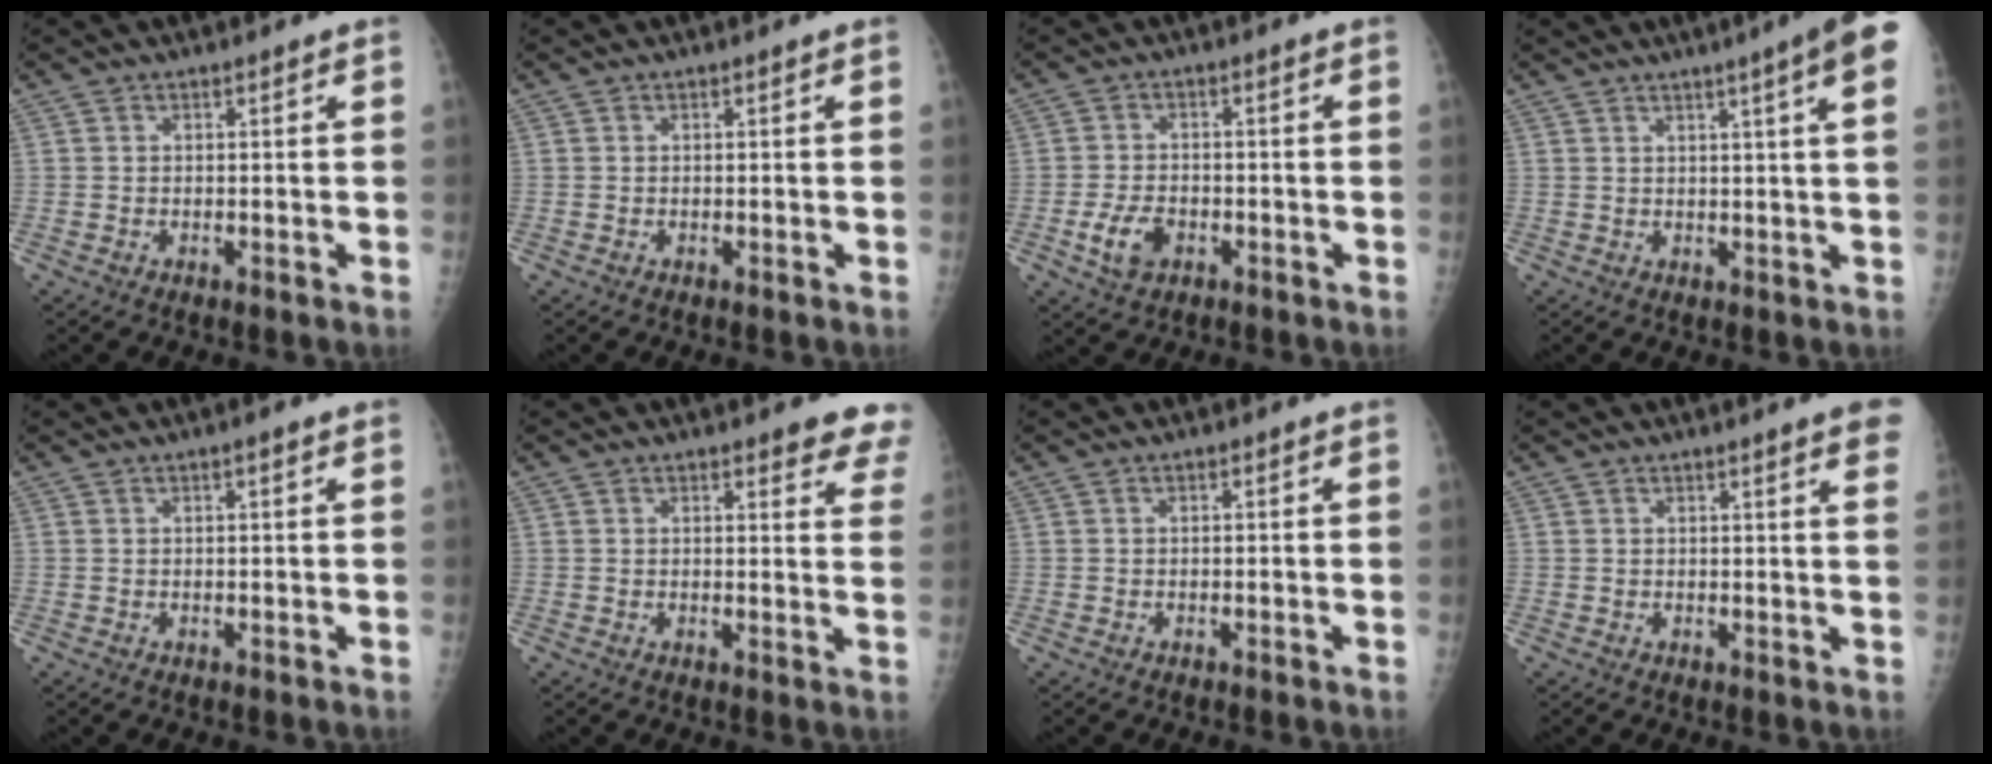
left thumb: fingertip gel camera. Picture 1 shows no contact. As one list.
[{"total": 0.0}, {"total": 5.4, "force": [-2.2, 3.5, 3.4], "torque": [-0.063, 0.009, -0.038]}, {"total": 10.1, "force": [5.1, 0.0, 8.7], "torque": [-0.107, 0.000, 0.049]}, {"total": 0.9, "force": [0.5, -0.1, 0.8], "torque": [-0.013, 0.000, 0.008]}, {"total": 8.2, "force": [6.8, 2.2, 4.0], "torque": [-0.012, -0.031, 0.056]}, {"total": 0.0}, {"total": 6.0, "force": [4.0, 0.3, 4.5], "torque": [-0.043, -0.005, 0.035]}]